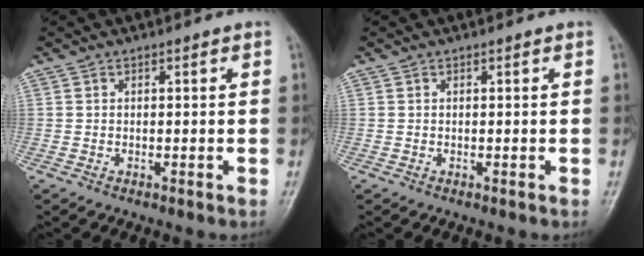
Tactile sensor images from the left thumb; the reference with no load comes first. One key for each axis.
{"total": 0.0}